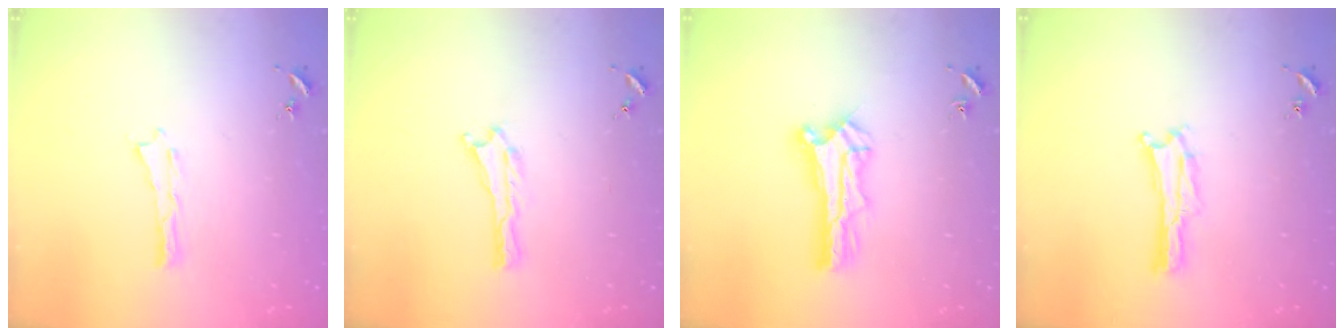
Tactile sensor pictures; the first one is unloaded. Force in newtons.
{"total": 0.0}
{"total": 2.7, "press": 2.7, "slide": 0.3}
{"total": 0.0}